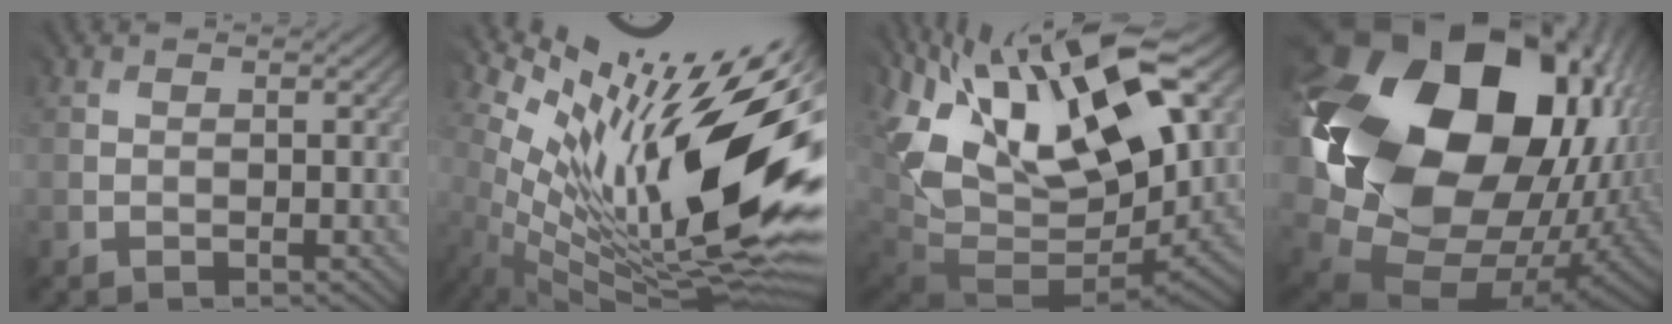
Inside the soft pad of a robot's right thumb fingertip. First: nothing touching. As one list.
[{"total": 16.9, "force": [4.3, 4.8, 15.6], "torque": [-0.261, -0.011, 0.077]}, {"total": 18.0, "force": [5.7, 9.9, 13.9], "torque": [-0.290, -0.014, 0.123]}, {"total": 22.0, "force": [5.0, 16.3, 13.8], "torque": [-0.321, -0.043, 0.132]}]